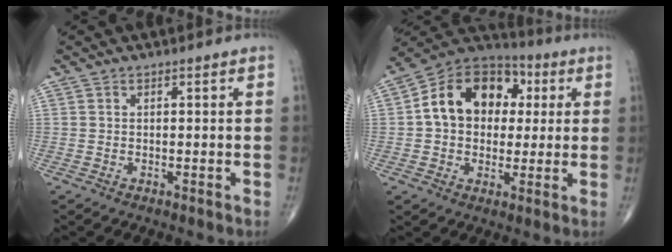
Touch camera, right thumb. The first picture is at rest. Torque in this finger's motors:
{"motor_torque": [1.72, 1.93, 1.43, 0.21, 0.15]}